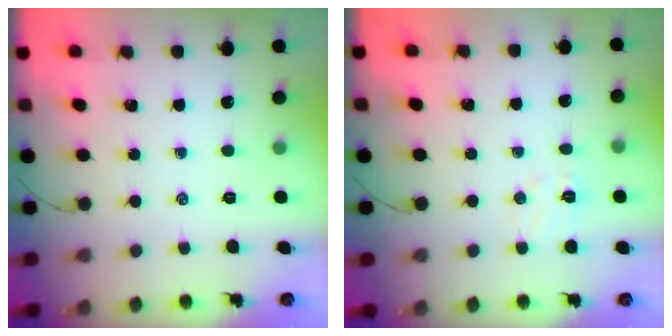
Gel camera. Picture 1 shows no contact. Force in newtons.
{"total": 4.8, "press": 4.6, "slide": 1.1}